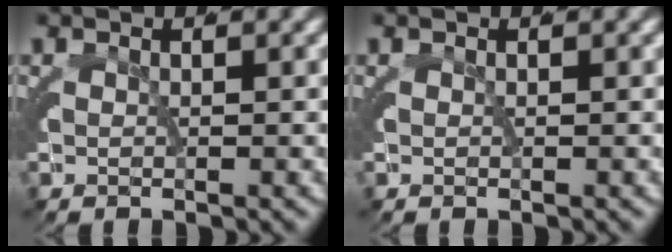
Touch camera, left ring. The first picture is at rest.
{"total": 0.0}